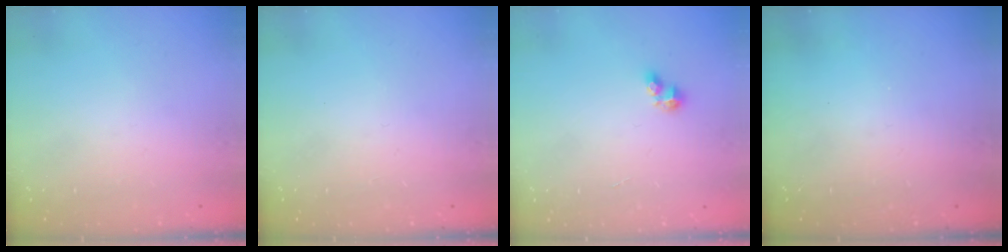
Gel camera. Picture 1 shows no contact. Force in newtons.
{"total": 0.0}
{"total": 3.5, "press": 3.5, "slide": 0.4}
{"total": 0.0}